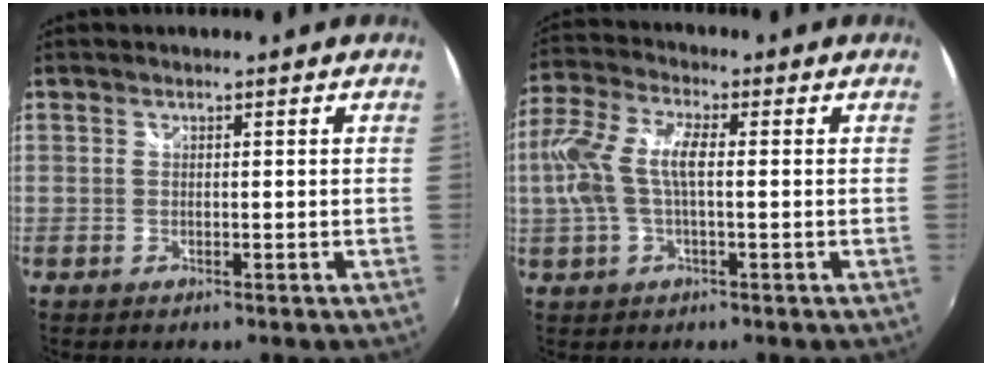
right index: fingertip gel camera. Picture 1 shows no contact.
{"total": 10.2, "force": [0.1, 4.0, 9.4], "torque": [-0.199, 0.012, 0.002]}